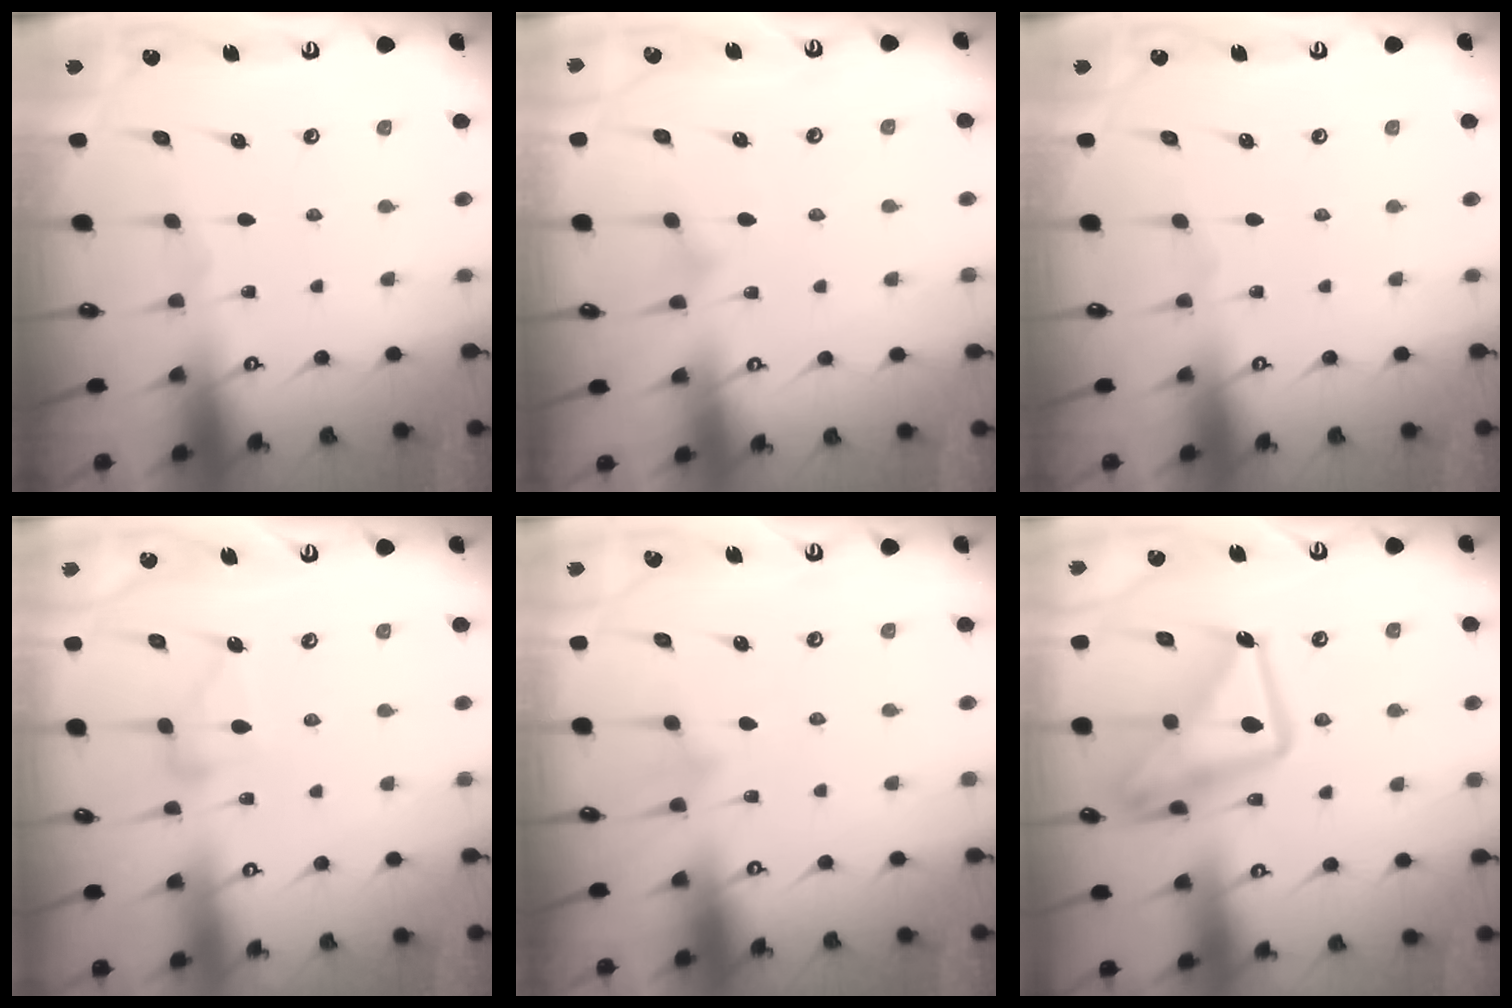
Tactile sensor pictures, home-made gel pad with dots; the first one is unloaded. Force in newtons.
{"total": 6.3, "press": 6.3, "slide": 0.6}
{"total": 0.0}
{"total": 11.1, "press": 11.1, "slide": 0.5}
{"total": 5.7, "press": 5.5, "slide": 1.4}
{"total": 18.9, "press": 18.8, "slide": 1.5}